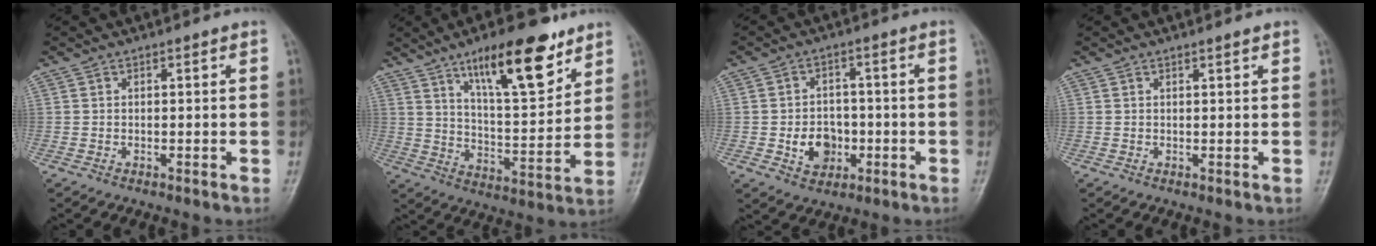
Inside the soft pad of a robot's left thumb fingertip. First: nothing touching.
{"total": 17.3, "force": [10.6, 5.5, 12.6], "torque": [-0.166, -0.057, 0.177]}
{"total": 7.1, "force": [-1.7, 5.7, 3.9], "torque": [-0.032, 0.012, -0.024]}
{"total": 0.8, "force": [0.6, 0.1, 0.6], "torque": [-0.008, -0.003, 0.010]}